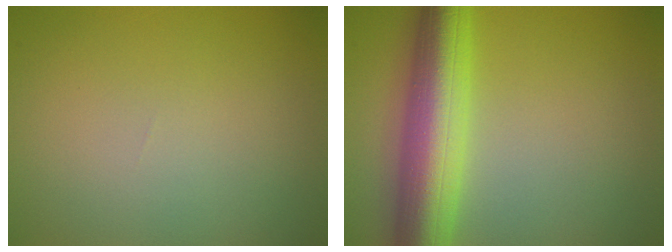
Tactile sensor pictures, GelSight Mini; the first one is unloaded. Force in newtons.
{"total": 8.6, "press": 8.6, "slide": 0.3}